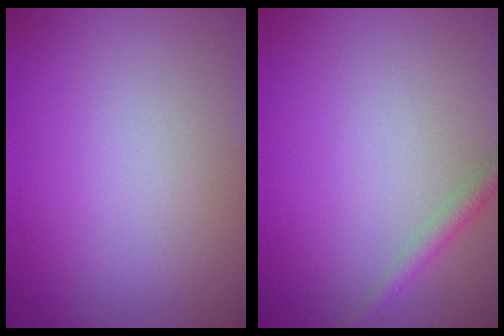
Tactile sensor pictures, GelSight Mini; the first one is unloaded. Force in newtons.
{"total": 1.4, "press": 1.4, "slide": 0.1}